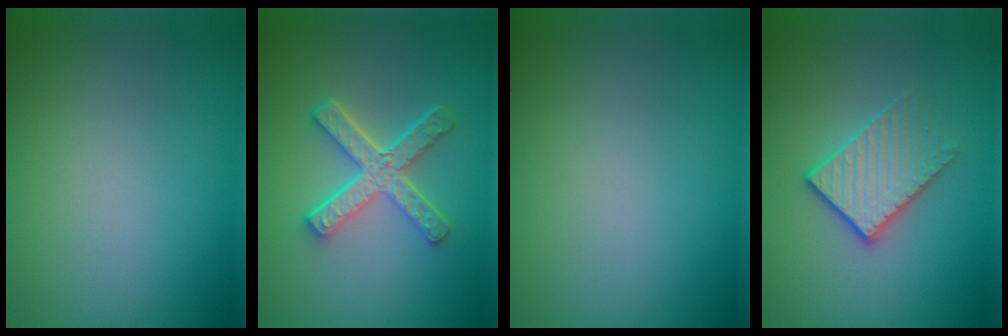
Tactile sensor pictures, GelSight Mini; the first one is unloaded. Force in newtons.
{"total": 5.2, "press": 3.6, "slide": 3.7}
{"total": 0.0}
{"total": 2.9, "press": 2.6, "slide": 1.2}